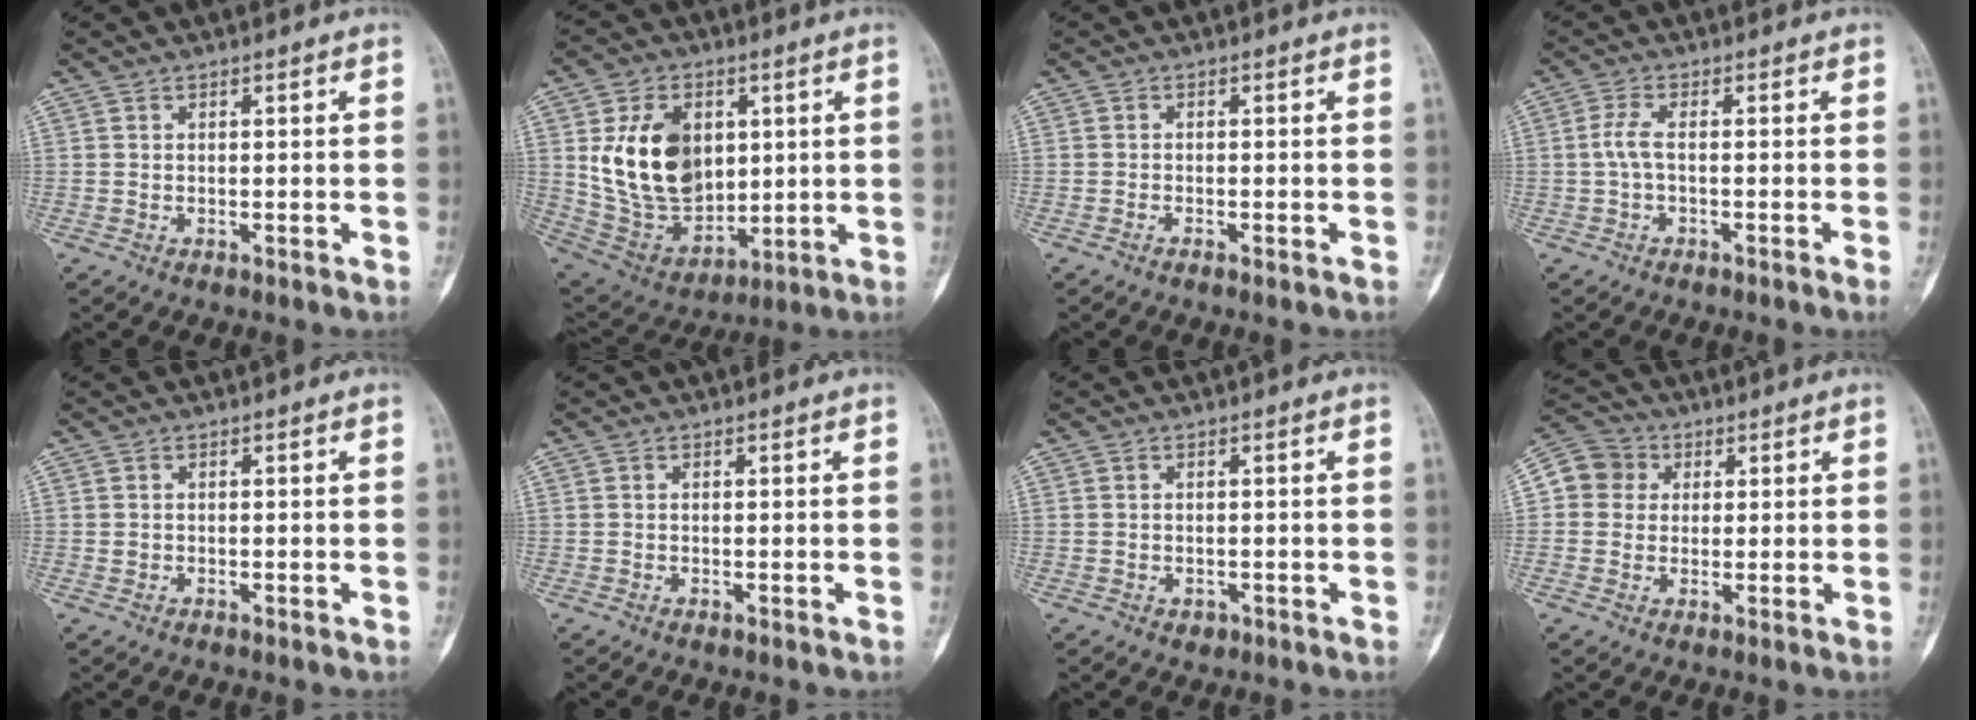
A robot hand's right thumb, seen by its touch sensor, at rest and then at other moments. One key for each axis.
{"total": 18.7, "fx": 3.7, "fy": 13.2, "fz": 12.6, "tx": -0.178, "ty": -0.018, "tz": 0.088}
{"total": 0.7, "fx": -0.5, "fy": 0.4, "fz": 0.4, "tx": -0.007, "ty": 0.004, "tz": -0.010}
{"total": 3.7, "fx": -0.7, "fy": 0.7, "fz": 3.5, "tx": -0.078, "ty": 0.004, "tz": -0.016}
{"total": 0.7, "fx": -0.2, "fy": 0.6, "fz": 0.3, "tx": -0.001, "ty": 0.002, "tz": -0.002}
{"total": 0.0}
{"total": 1.4, "fx": -0.5, "fy": 1.2, "fz": 0.5, "tx": 0.002, "ty": 0.005, "tz": -0.003}
{"total": 8.3, "fx": 1.4, "fy": 7.7, "fz": 2.6, "tx": -0.028, "ty": 0.013, "tz": 0.015}